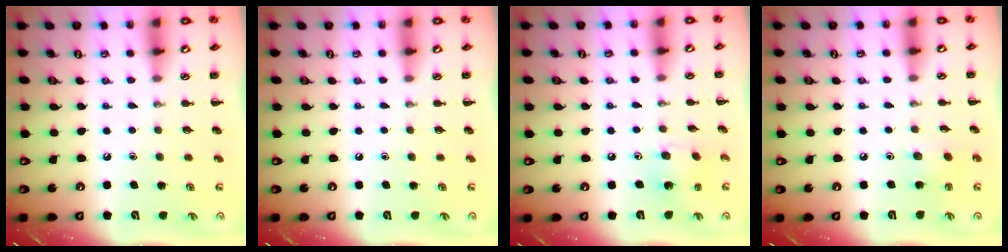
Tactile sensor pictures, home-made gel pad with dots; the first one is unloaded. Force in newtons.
{"total": 0.0}
{"total": 2.8, "press": 2.8, "slide": 0.5}
{"total": 3.8, "press": 3.6, "slide": 1.1}